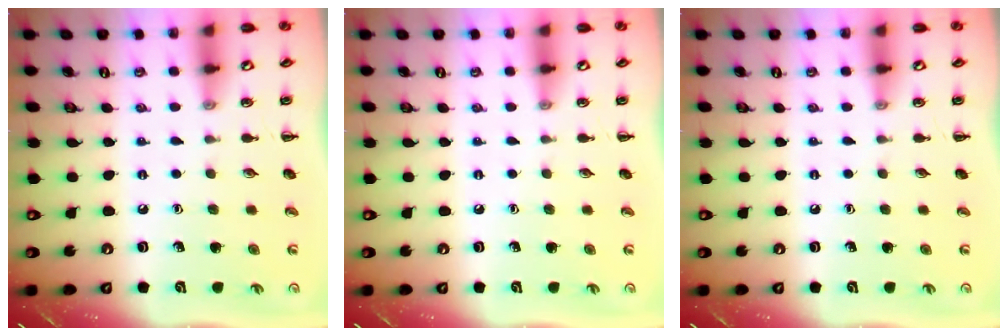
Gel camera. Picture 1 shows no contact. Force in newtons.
{"total": 0.0}
{"total": 0.0}